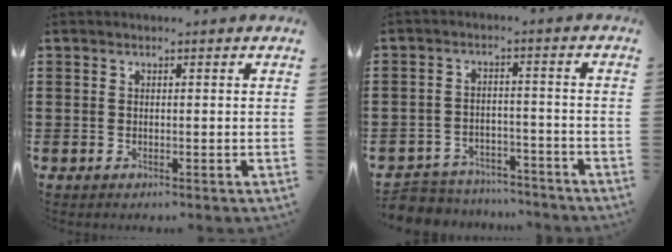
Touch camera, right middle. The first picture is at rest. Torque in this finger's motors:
{"motor_torque": [0.50, 0.30, 0.05, 0.01]}